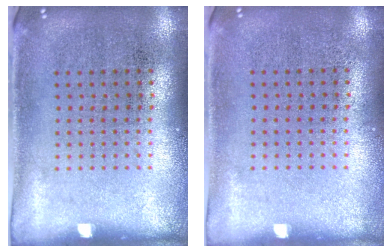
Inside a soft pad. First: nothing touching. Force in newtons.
{"total": 0.0}